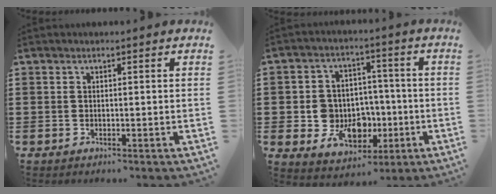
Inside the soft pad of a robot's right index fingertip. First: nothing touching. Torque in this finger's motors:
{"motor_torque": [2.14, 0.00, 0.36, 0.15]}